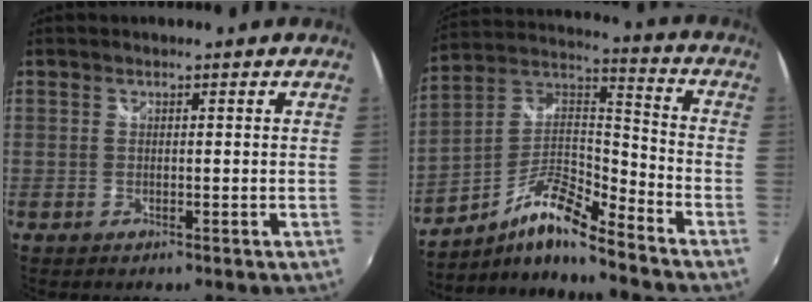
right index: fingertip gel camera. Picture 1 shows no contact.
{"total": 12.7, "force": [-8.9, 2.1, 8.8], "torque": [-0.174, 0.005, -0.176]}